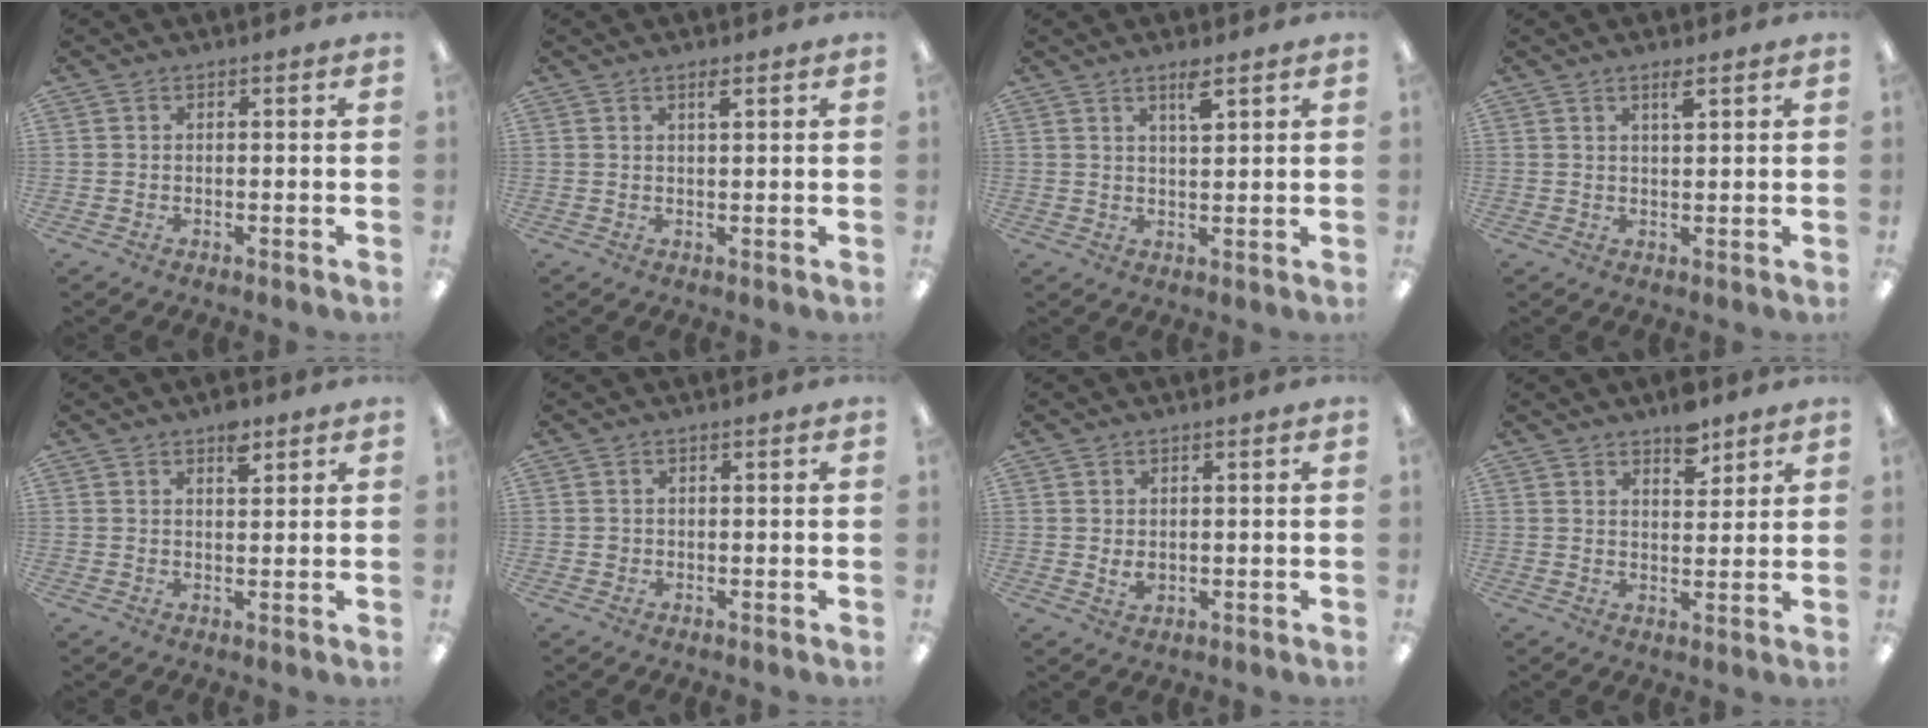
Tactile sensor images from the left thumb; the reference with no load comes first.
{"total": 1.8, "force": [1.3, 0.2, 1.3], "torque": [-0.022, -0.003, 0.020]}
{"total": 4.1, "force": [2.7, 0.8, 2.9], "torque": [-0.040, -0.008, 0.042]}
{"total": 2.7, "force": [1.9, 0.3, 1.9], "torque": [-0.034, -0.001, 0.030]}
{"total": 4.2, "force": [2.9, 1.9, 2.4], "torque": [-0.020, -0.015, 0.045]}
{"total": 0.7, "force": [0.2, 0.6, 0.1], "torque": [-0.003, 0.004, 0.002]}
{"total": 2.1, "force": [0.8, 1.4, 1.4], "torque": [-0.021, -0.003, 0.013]}
{"total": 5.9, "force": [4.6, 2.6, 2.7], "torque": [-0.023, -0.029, 0.076]}